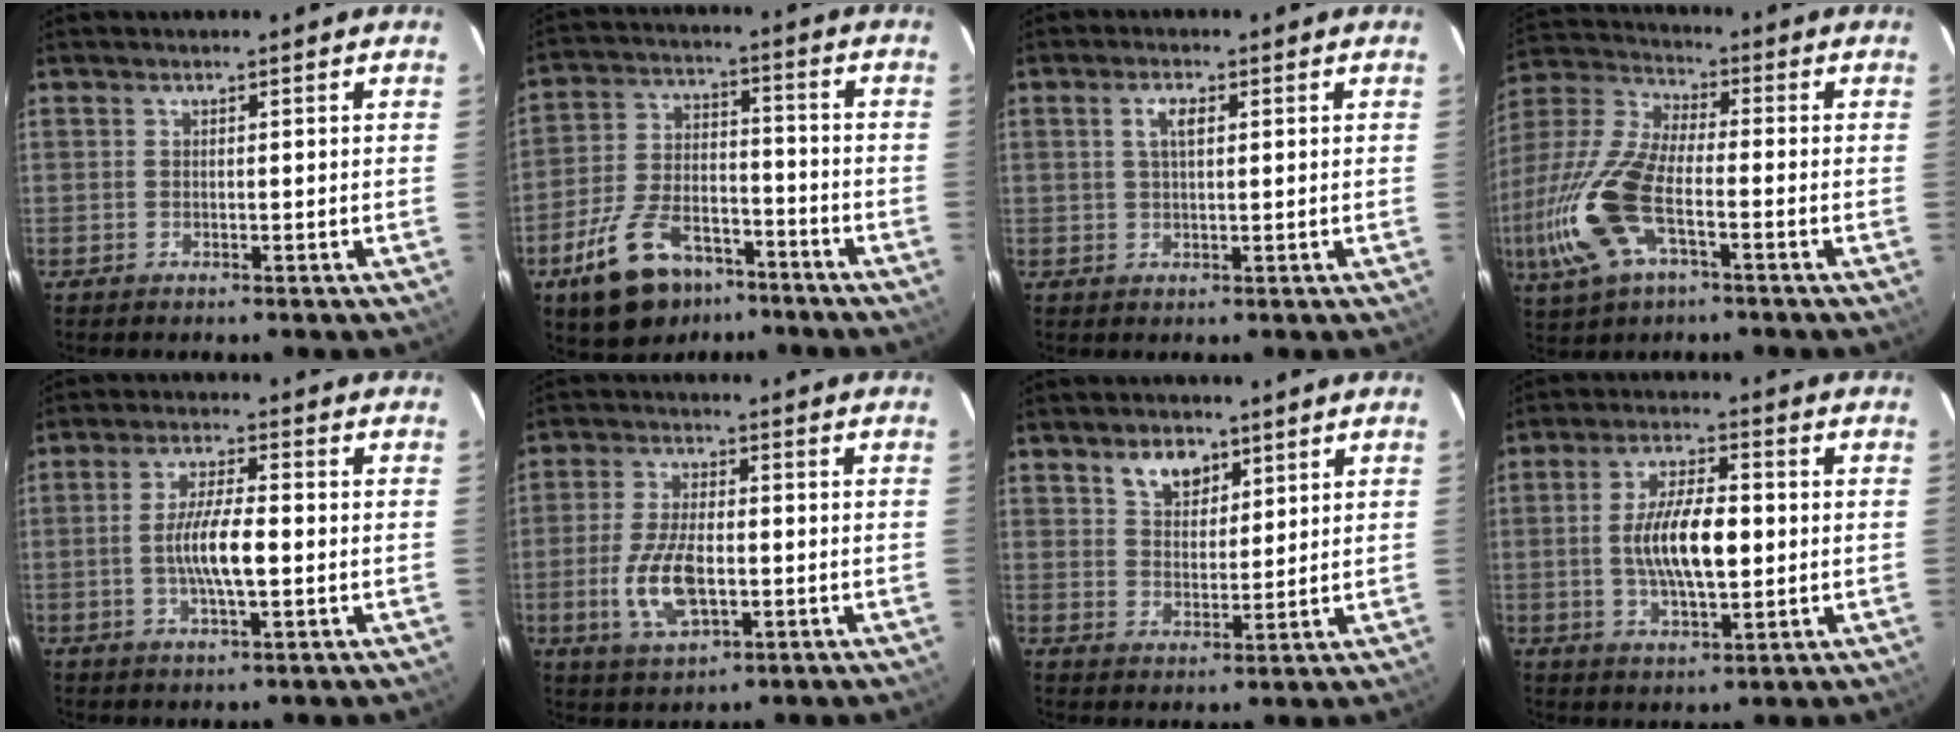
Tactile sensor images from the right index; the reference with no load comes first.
{"total": 16.1, "force": [-10.2, 8.4, 9.2], "torque": [-0.191, 0.002, -0.163]}
{"total": 3.1, "force": [0.9, 1.3, 2.6], "torque": [-0.051, 0.007, 0.016]}
{"total": 18.4, "force": [-5.9, 7.7, 15.6], "torque": [-0.357, -0.014, -0.117]}
{"total": 8.3, "force": [-1.4, 1.6, 8.0], "torque": [-0.152, 0.000, -0.025]}
{"total": 10.7, "force": [-2.5, 5.1, 9.1], "torque": [-0.192, -0.007, -0.042]}
{"total": 6.1, "force": [3.7, 3.7, 3.1], "torque": [-0.044, 0.006, 0.069]}
{"total": 11.2, "force": [-0.2, 4.3, 10.3], "torque": [-0.193, 0.002, -0.001]}